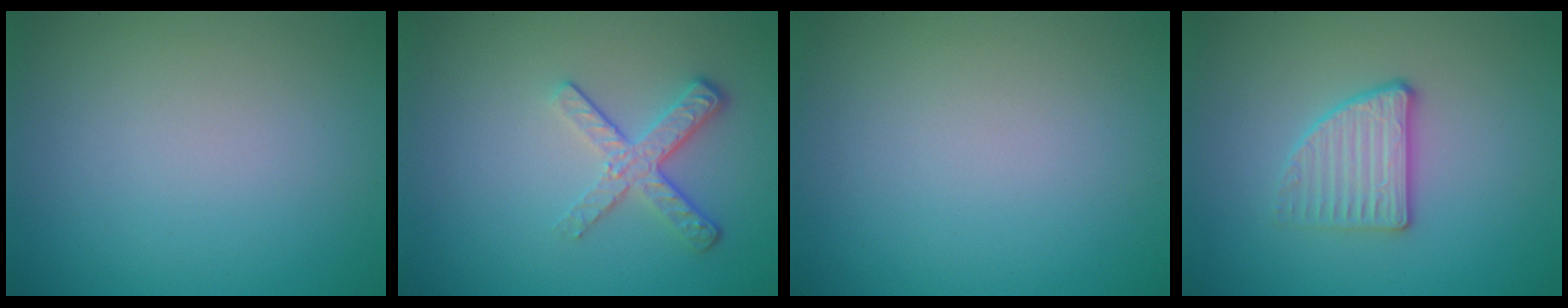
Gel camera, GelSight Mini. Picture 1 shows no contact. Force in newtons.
{"total": 3.5, "press": 2.6, "slide": 2.4}
{"total": 0.0}
{"total": 2.8, "press": 2.5, "slide": 1.2}